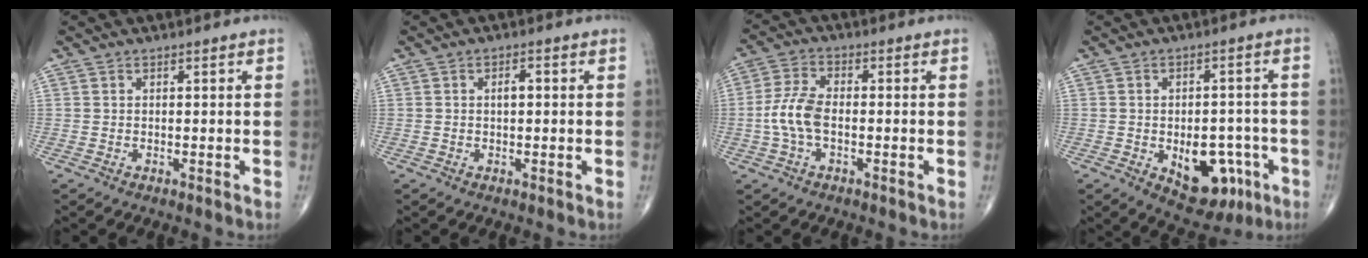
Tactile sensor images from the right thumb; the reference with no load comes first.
{"total": 2.0, "force": [0.1, 1.0, 1.7], "torque": [-0.027, 0.005, -0.001]}
{"total": 7.1, "force": [-1.3, 3.6, 5.9], "torque": [-0.140, 0.021, -0.028]}
{"total": 12.2, "force": [-4.3, 7.3, 8.8], "torque": [-0.084, 0.025, -0.044]}